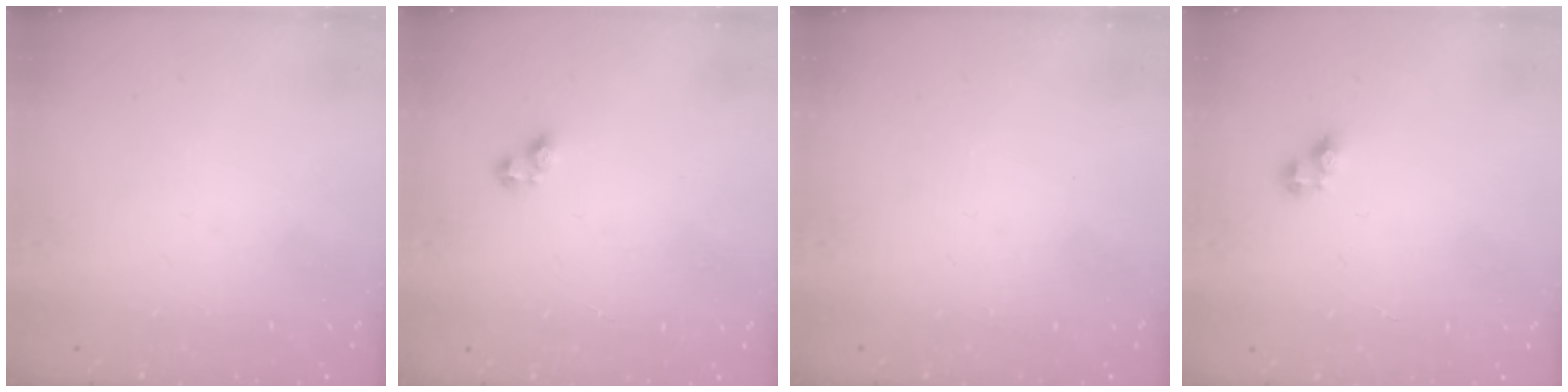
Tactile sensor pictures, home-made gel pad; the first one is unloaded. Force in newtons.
{"total": 2.8, "press": 2.8, "slide": 0.6}
{"total": 0.0}
{"total": 3.8, "press": 3.7, "slide": 0.4}